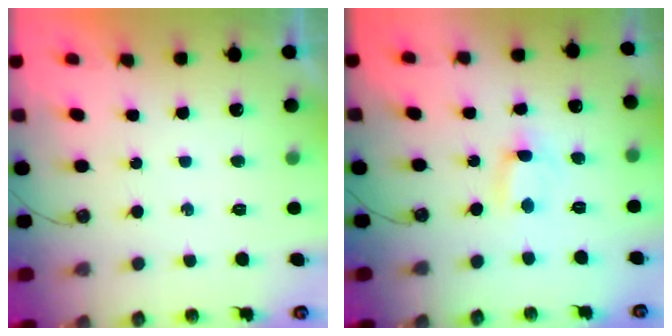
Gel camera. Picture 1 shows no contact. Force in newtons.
{"total": 0.6, "press": 0.3, "slide": 0.5}